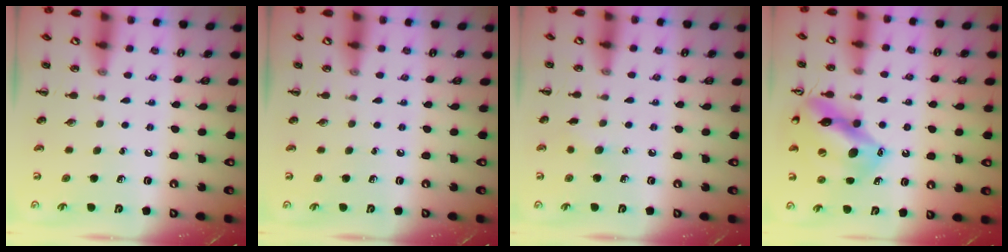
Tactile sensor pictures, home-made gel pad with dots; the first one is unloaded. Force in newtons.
{"total": 0.0}
{"total": 4.9, "press": 4.7, "slide": 1.3}
{"total": 16.1, "press": 15.8, "slide": 2.7}